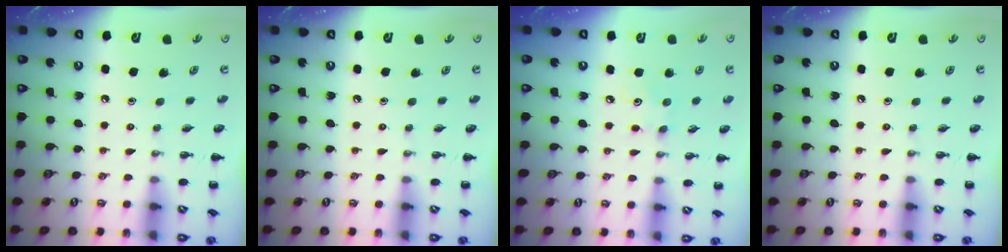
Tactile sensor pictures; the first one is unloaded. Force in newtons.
{"total": 0.0}
{"total": 3.1, "press": 3.0, "slide": 0.8}
{"total": 0.0}